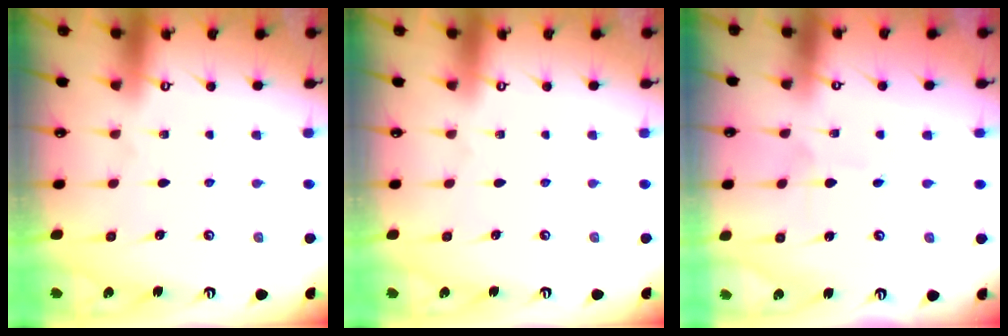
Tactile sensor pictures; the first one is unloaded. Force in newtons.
{"total": 0.0}
{"total": 2.7, "press": 2.7, "slide": 0.3}